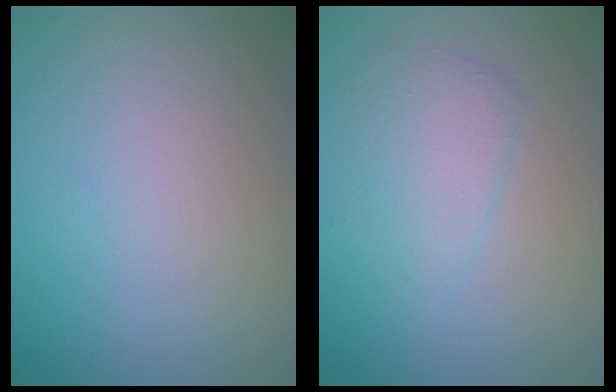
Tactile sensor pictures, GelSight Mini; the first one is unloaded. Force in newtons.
{"total": 2.6, "press": 2.6, "slide": 0.1}